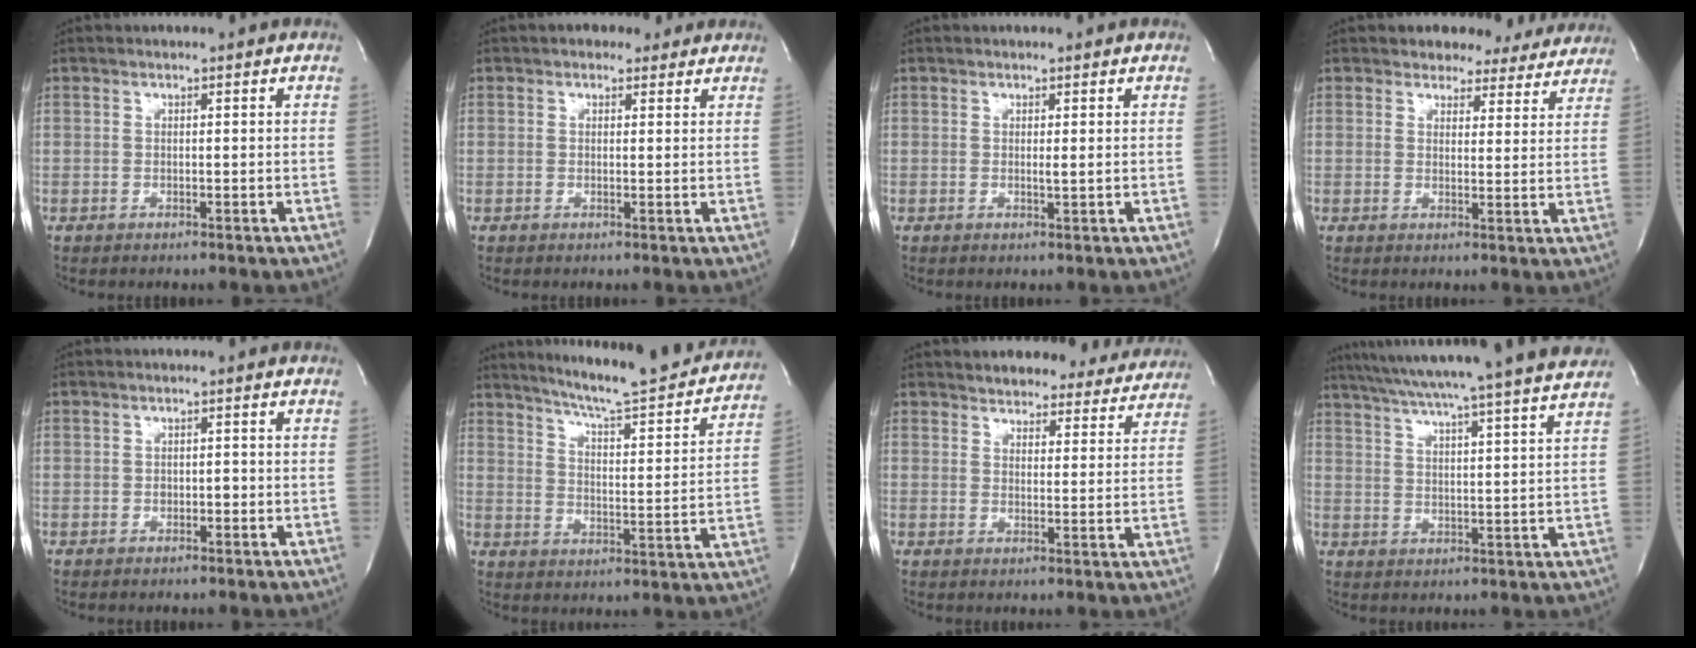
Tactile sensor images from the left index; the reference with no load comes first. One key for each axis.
{"total": 2.7, "fx": 1.9, "fy": 1.7, "fz": 1.0, "tx": -0.009, "ty": 0.013, "tz": 0.021}
{"total": 0.6, "fx": -0.1, "fy": -0.1, "fz": 0.6, "tx": -0.014, "ty": -0.006, "tz": -0.001}
{"total": 8.4, "fx": 7.5, "fy": 3.6, "fz": 0.7, "tx": 0.019, "ty": -0.008, "tz": 0.068}
{"total": 1.2, "fx": -0.6, "fy": 0.8, "fz": 0.8, "tx": -0.010, "ty": -0.001, "tz": -0.009}
{"total": 19.5, "fx": 17.9, "fy": 0.9, "fz": 7.8, "tx": -0.117, "ty": -0.046, "tz": 0.236}
{"total": 15.8, "fx": 14.6, "fy": 5.1, "fz": 3.3, "tx": -0.024, "ty": -0.012, "tz": 0.163}
{"total": 23.7, "fx": 21.0, "fy": -1.5, "fz": 10.9, "tx": -0.184, "ty": -0.024, "tz": 0.278}